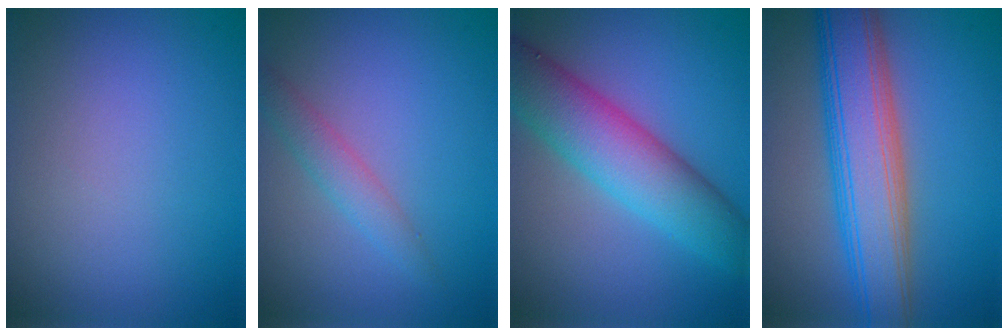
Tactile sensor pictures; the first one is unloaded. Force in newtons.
{"total": 2.1, "press": 2.1, "slide": 0.0}
{"total": 7.9, "press": 7.9, "slide": 0.3}
{"total": 8.7, "press": 8.6, "slide": 0.5}